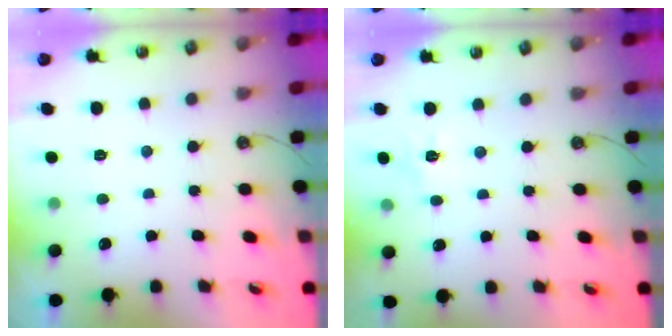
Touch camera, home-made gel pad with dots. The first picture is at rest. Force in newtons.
{"total": 4.4, "press": 4.3, "slide": 0.6}